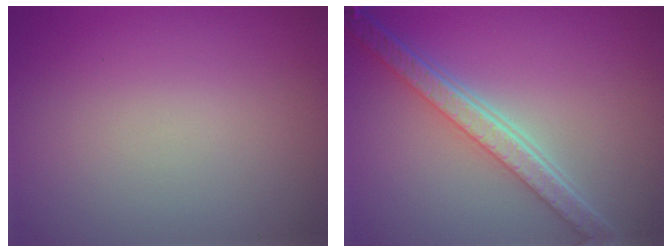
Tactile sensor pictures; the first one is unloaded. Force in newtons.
{"total": 6.0, "press": 4.6, "slide": 3.9}